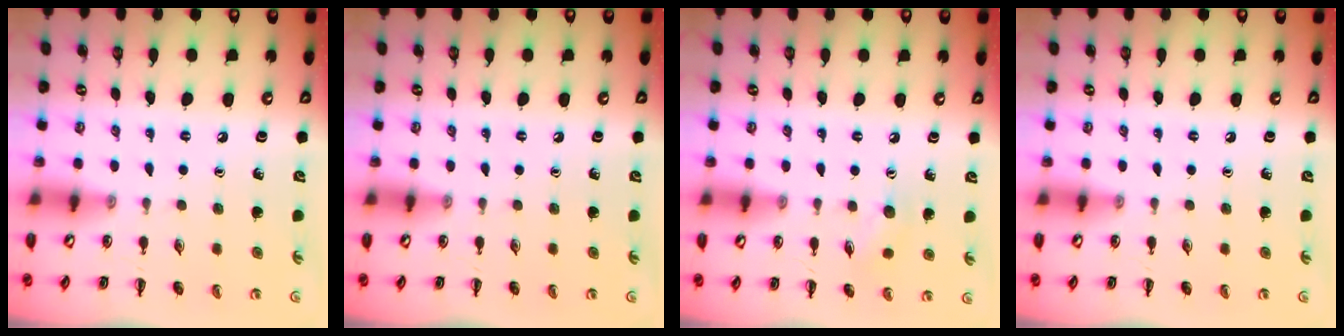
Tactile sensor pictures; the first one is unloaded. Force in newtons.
{"total": 0.0}
{"total": 6.1, "press": 6.0, "slide": 1.2}
{"total": 0.0}